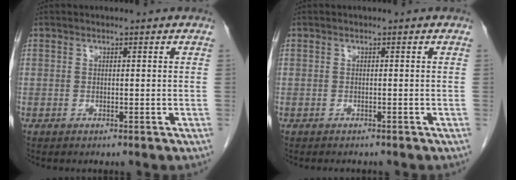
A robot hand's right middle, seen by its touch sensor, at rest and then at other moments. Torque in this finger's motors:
{"motor_torque": [0.51, -0.12, -0.02, 0.00]}